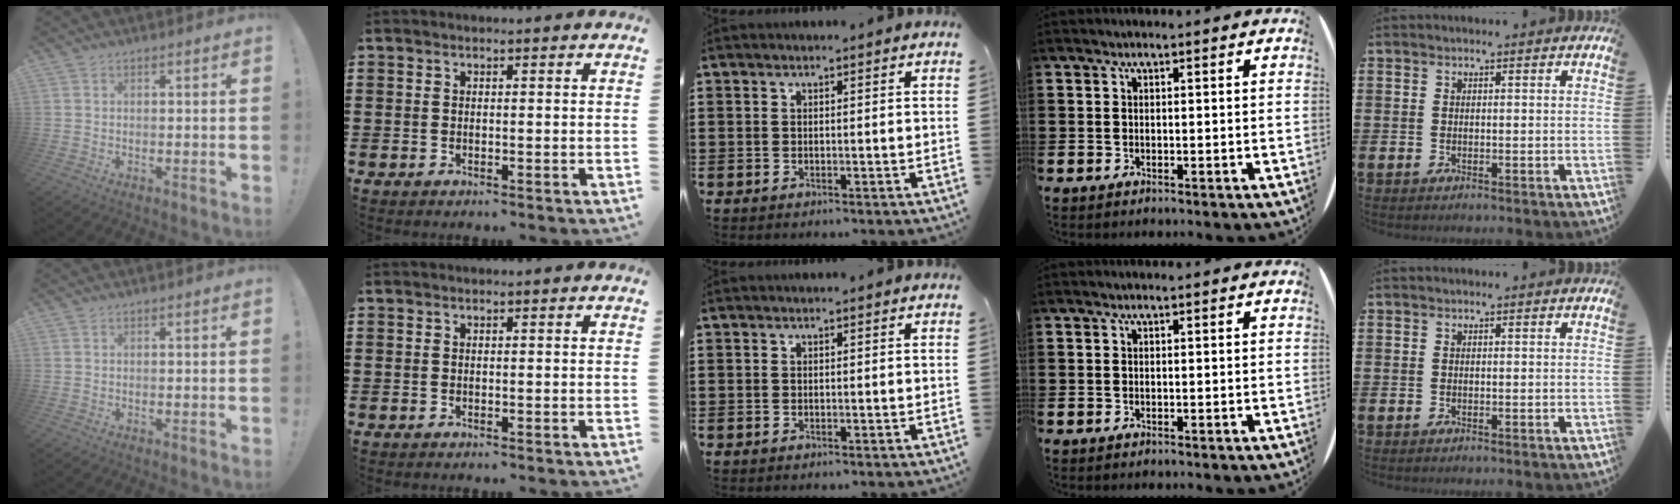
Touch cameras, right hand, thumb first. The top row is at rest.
{}